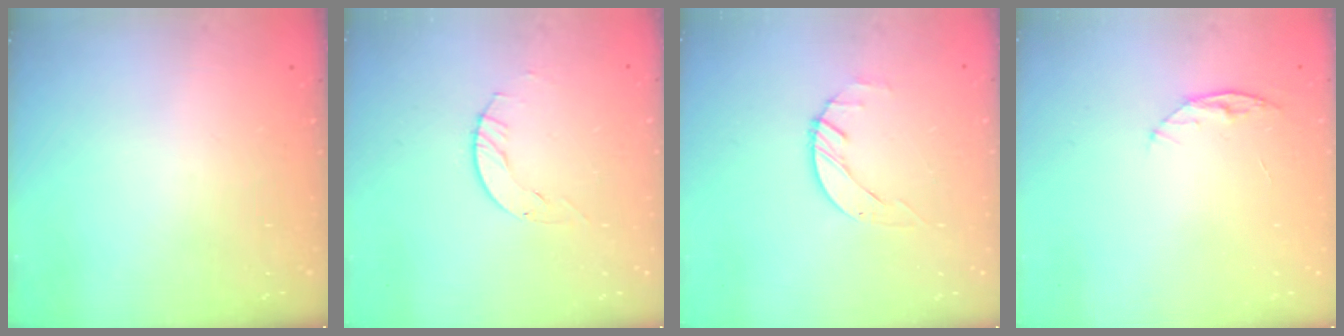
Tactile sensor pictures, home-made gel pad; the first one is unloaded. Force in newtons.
{"total": 2.9, "press": 2.9, "slide": 0.4}
{"total": 1.4, "press": 1.4, "slide": 0.2}
{"total": 5.1, "press": 5.1, "slide": 0.5}